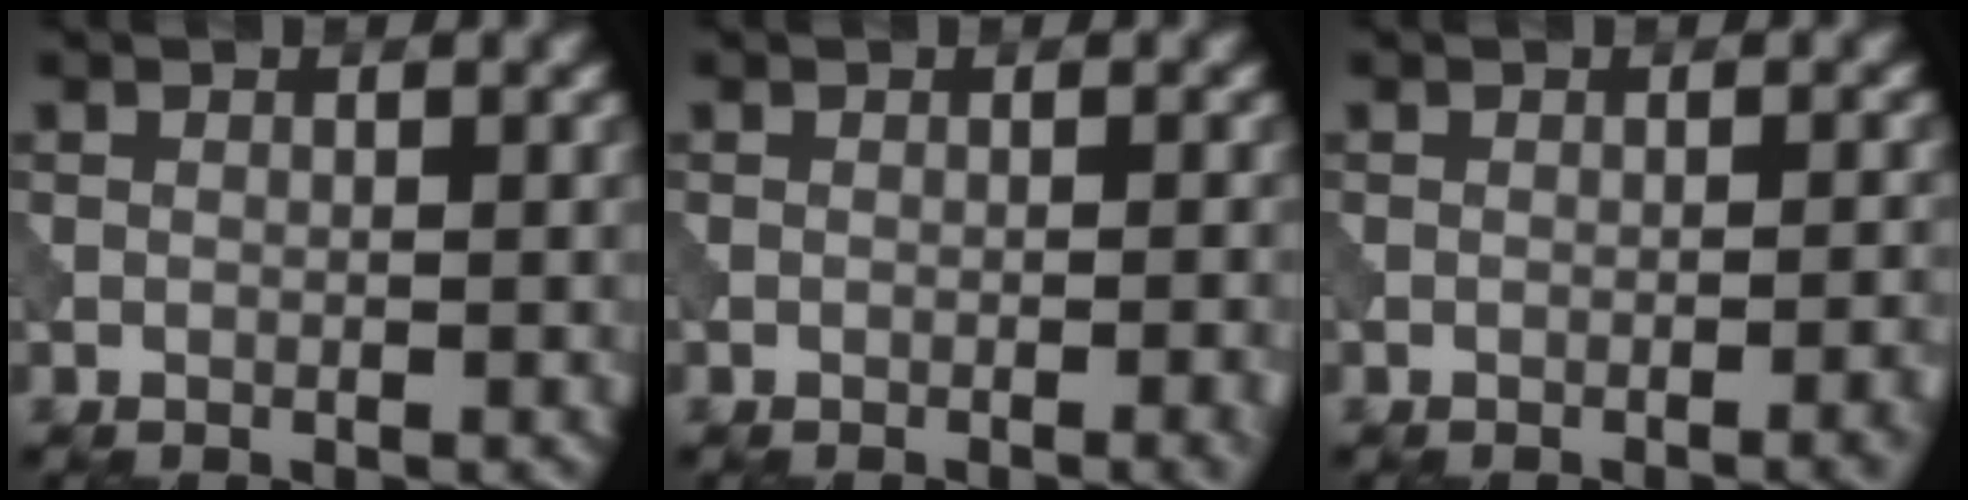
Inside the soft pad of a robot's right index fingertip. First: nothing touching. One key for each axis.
{"total": 1.9, "fx": -0.7, "fy": 0.5, "fz": 1.7, "tx": -0.016, "ty": 0.001, "tz": -0.011}
{"total": 2.4, "fx": -1.1, "fy": 0.6, "fz": 2.1, "tx": -0.020, "ty": 0.004, "tz": -0.018}